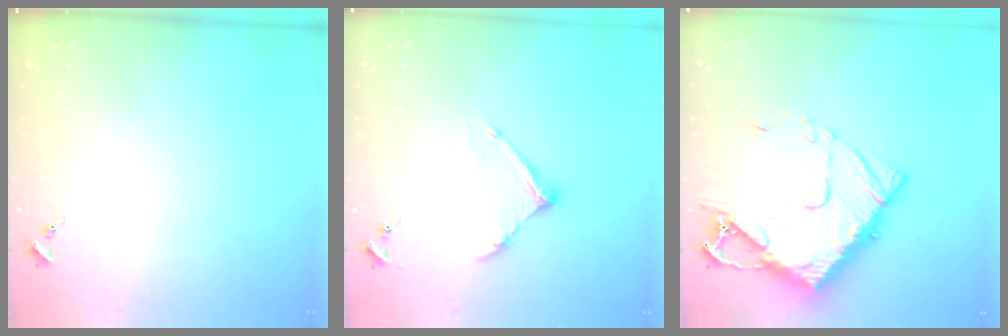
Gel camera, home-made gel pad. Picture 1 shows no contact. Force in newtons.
{"total": 10.5, "press": 10.5, "slide": 1.0}
{"total": 17.4, "press": 17.4, "slide": 1.6}